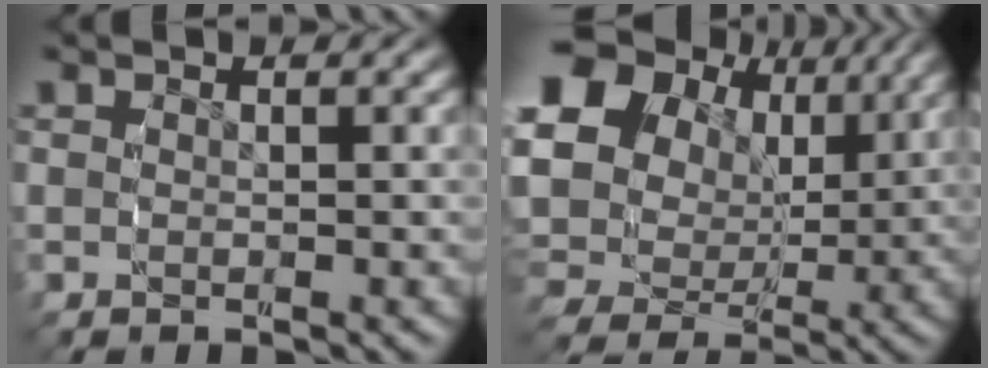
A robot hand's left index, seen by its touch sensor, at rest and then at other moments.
{"total": 14.0, "force": [2.6, 11.2, 8.0], "torque": [-0.167, -0.009, 0.035]}